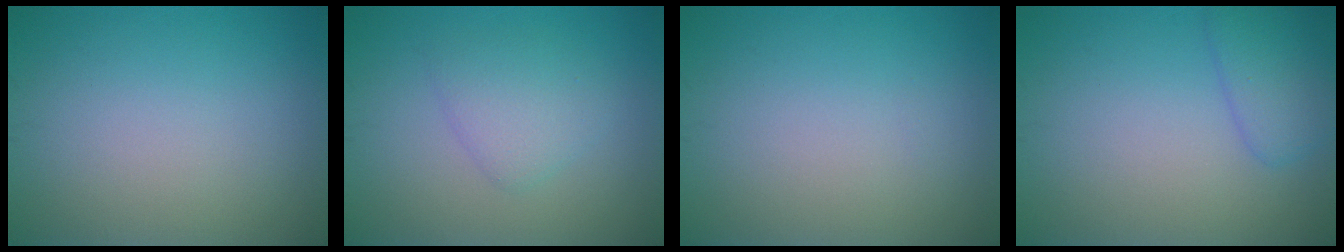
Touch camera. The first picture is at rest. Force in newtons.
{"total": 2.6, "press": 2.6, "slide": 0.2}
{"total": 0.0}
{"total": 2.7, "press": 2.7, "slide": 0.2}